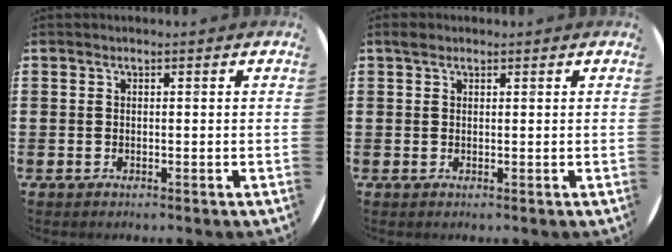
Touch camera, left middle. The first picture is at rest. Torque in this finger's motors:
{"motor_torque": [0.44, -0.33, 0.01, 0.03]}